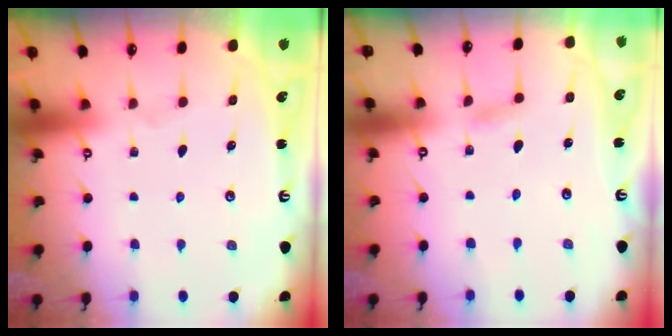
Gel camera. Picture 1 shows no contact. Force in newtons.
{"total": 2.0, "press": 2.0, "slide": 0.2}